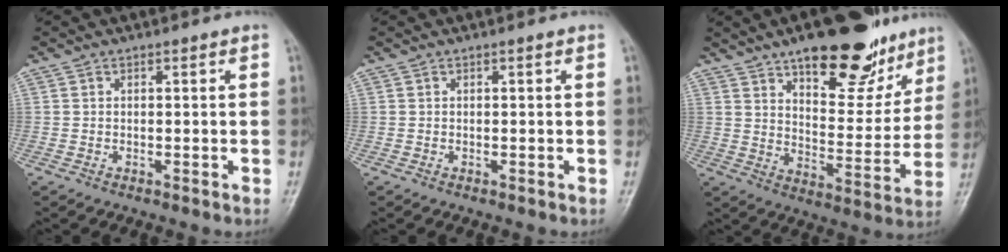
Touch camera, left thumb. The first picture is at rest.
{"total": 0.0}
{"total": 21.0, "force": [13.6, 8.8, 13.4], "torque": [-0.133, -0.062, 0.205]}